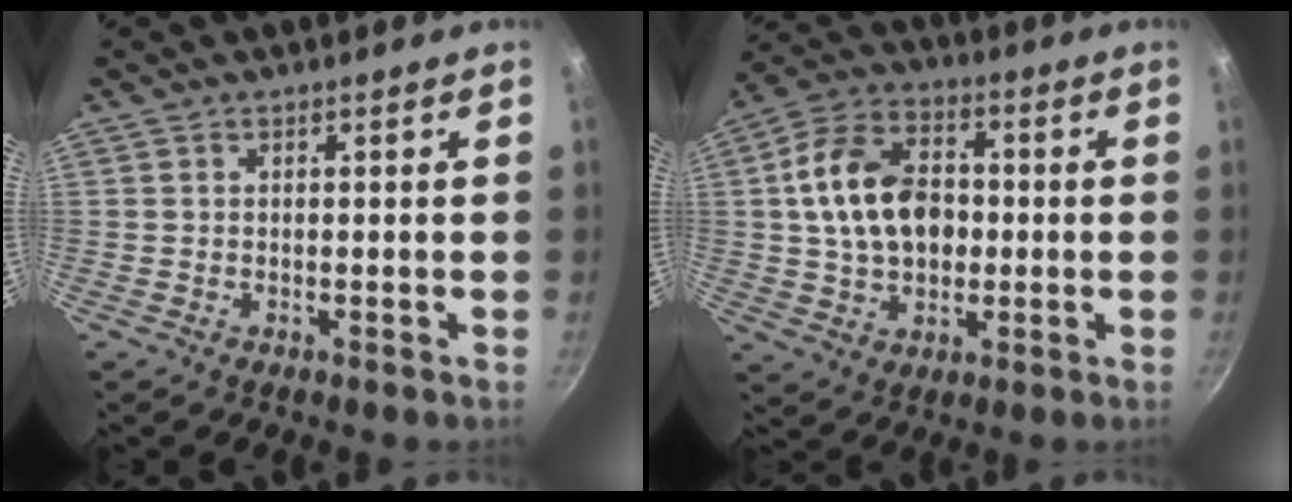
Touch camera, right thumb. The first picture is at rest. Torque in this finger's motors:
{"motor_torque": [-0.32, 0.79, 0.47, -0.03, 0.20]}